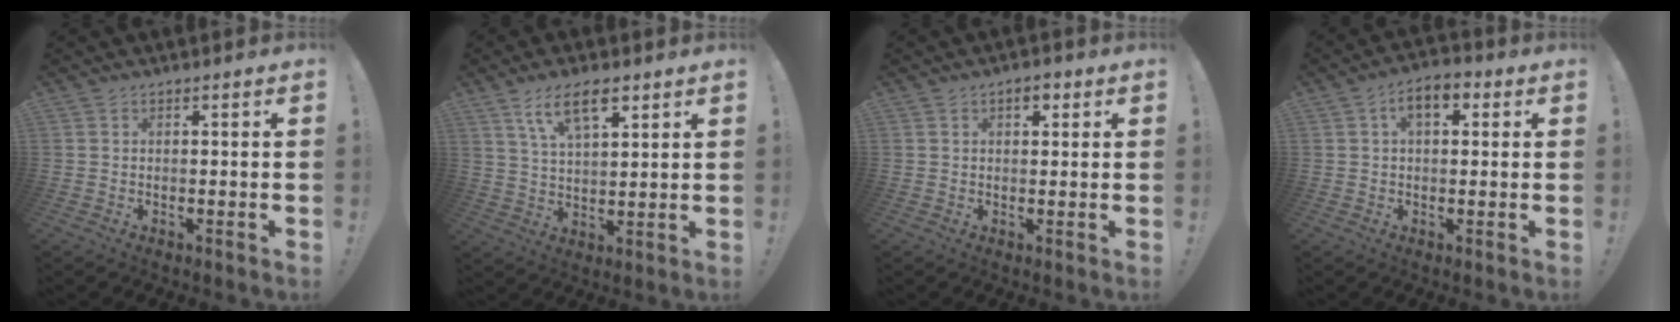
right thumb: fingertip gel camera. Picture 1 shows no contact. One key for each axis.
{"total": 10.2, "fx": 5.8, "fy": 4.4, "fz": 7.2, "tx": -0.131, "ty": -0.009, "tz": 0.106}
{"total": 2.8, "fx": 1.3, "fy": 1.5, "fz": 2.0, "tx": -0.024, "ty": 0.000, "tz": 0.020}
{"total": 6.4, "fx": 2.0, "fy": 3.5, "fz": 5.0, "tx": -0.073, "ty": 0.004, "tz": 0.032}